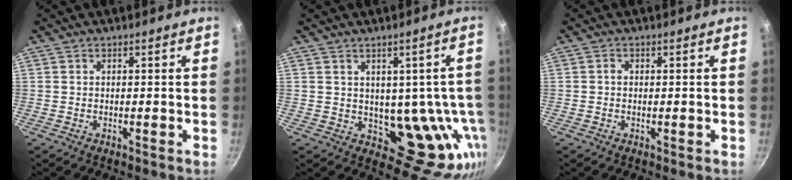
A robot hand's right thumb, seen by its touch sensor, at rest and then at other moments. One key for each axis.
{"total": 13.8, "fx": -0.1, "fy": 8.8, "fz": 10.6, "tx": -0.071, "ty": -0.014, "tz": 0.015}
{"total": 0.9, "fx": 0.0, "fy": 0.7, "fz": 0.5, "tx": -0.009, "ty": 0.004, "tz": -0.002}